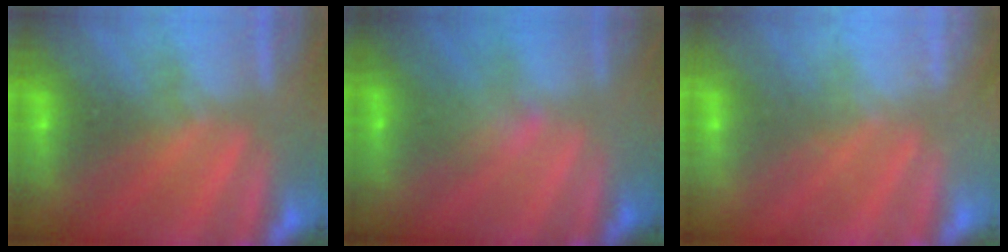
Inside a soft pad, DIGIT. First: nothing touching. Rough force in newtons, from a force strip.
{"total": 2.7}
{"total": 2.4}